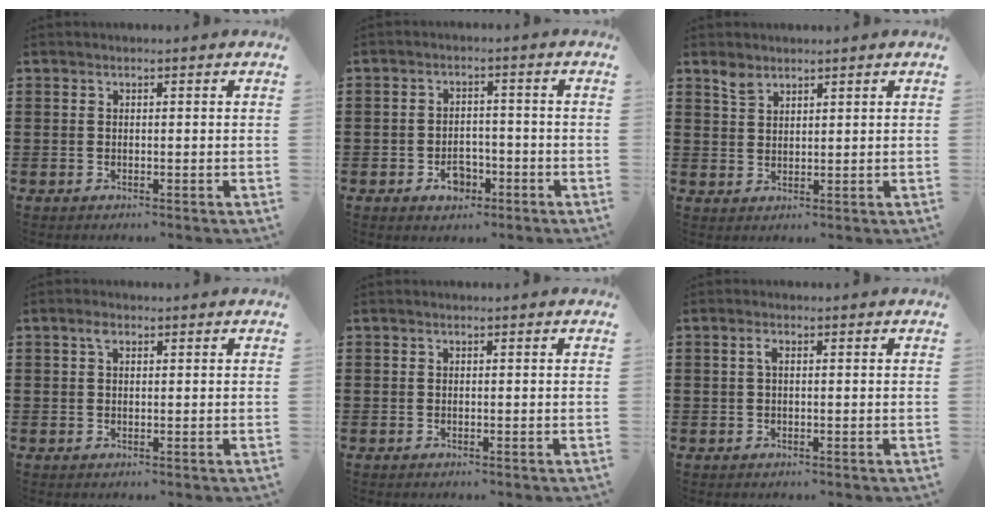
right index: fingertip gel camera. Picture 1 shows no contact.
{"total": 3.9, "force": [-2.1, 2.5, 2.1], "torque": [-0.039, 0.004, -0.037]}
{"total": 2.5, "force": [2.1, 1.1, 0.8], "torque": [-0.020, 0.001, 0.041]}
{"total": 1.6, "force": [0.8, 0.9, 1.1], "torque": [-0.026, 0.004, 0.015]}
{"total": 0.0}
{"total": 1.3, "force": [0.1, 0.4, 1.3], "torque": [-0.025, 0.003, 0.001]}